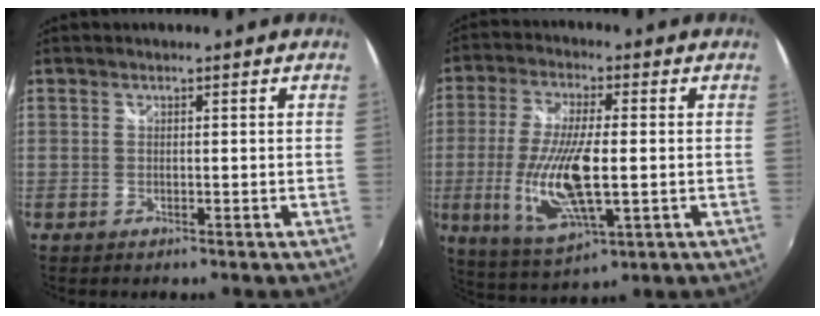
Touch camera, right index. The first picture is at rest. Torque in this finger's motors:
{"motor_torque": [1.39, 0.75, 0.75, 0.21]}